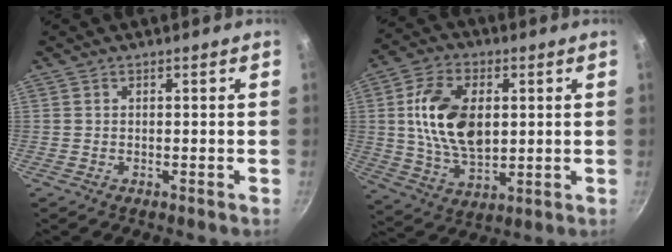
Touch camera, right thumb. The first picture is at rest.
{"total": 15.4, "force": [2.2, 9.4, 12.0], "torque": [-0.198, -0.006, 0.042]}